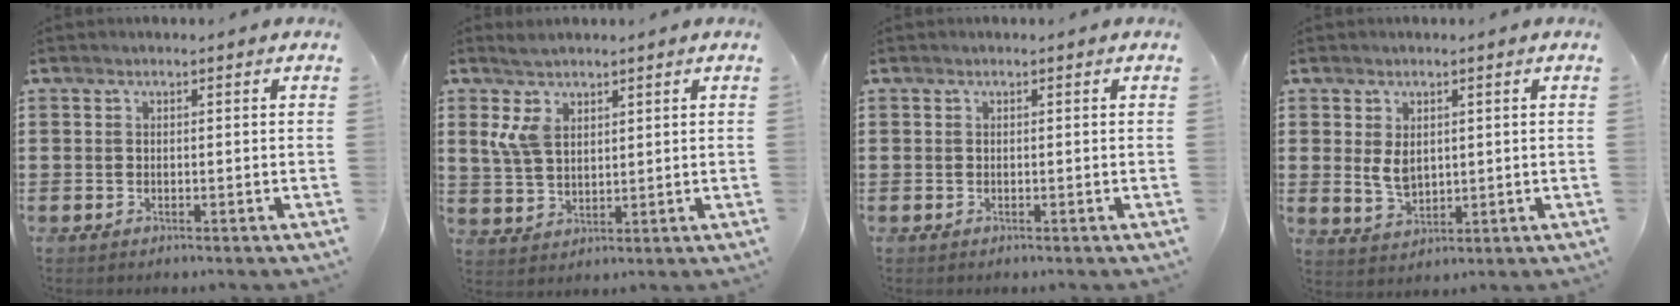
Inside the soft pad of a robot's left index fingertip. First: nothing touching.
{"total": 5.7, "force": [3.2, 3.3, 3.4], "torque": [-0.086, 0.007, 0.058]}
{"total": 0.0}
{"total": 4.0, "force": [1.0, 2.7, 2.8], "torque": [-0.060, 0.001, 0.013]}